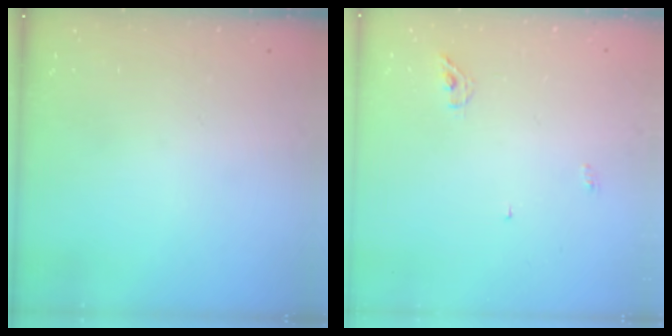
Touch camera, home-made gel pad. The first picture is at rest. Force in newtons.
{"total": 4.3, "press": 4.3, "slide": 0.1}